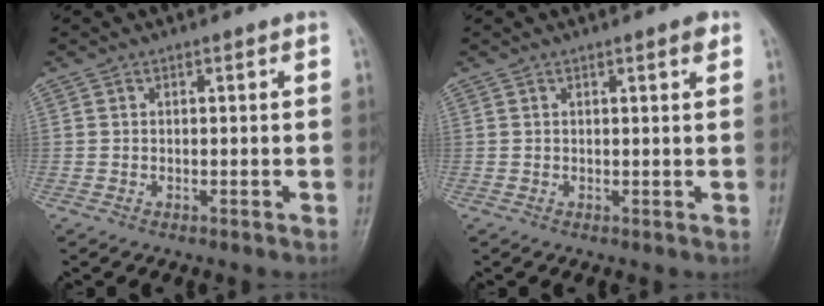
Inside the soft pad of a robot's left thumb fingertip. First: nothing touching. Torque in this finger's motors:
{"motor_torque": [-0.03, 0.00, -0.07, -0.09, 0.03]}